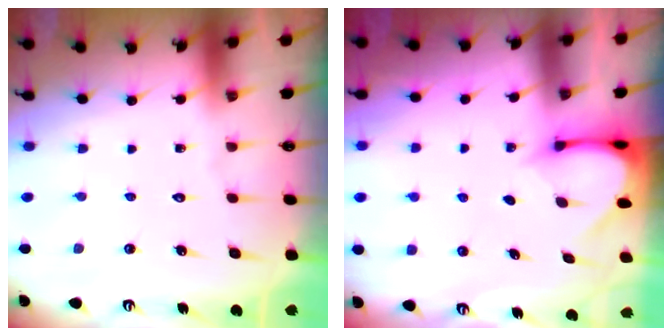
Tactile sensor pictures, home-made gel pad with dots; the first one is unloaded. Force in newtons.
{"total": 3.0, "press": 3.0, "slide": 0.3}